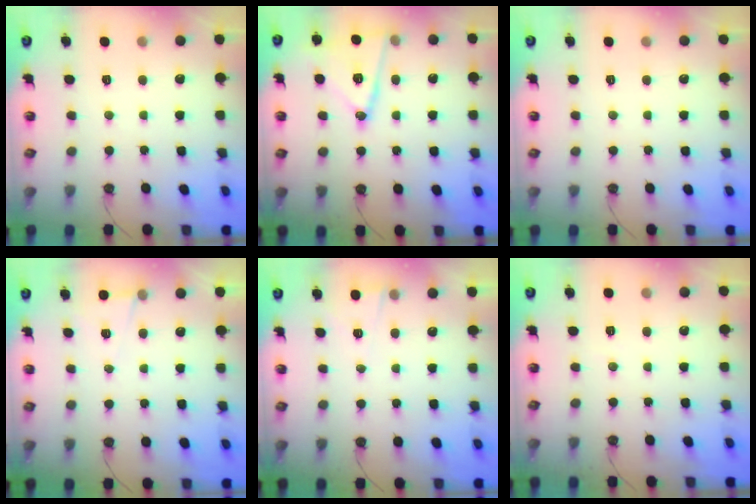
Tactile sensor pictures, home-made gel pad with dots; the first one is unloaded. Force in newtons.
{"total": 14.7, "press": 14.5, "slide": 2.7}
{"total": 0.0}
{"total": 5.5, "press": 3.0, "slide": 4.6}
{"total": 2.7, "press": 2.3, "slide": 1.5}
{"total": 4.7, "press": 1.7, "slide": 4.3}